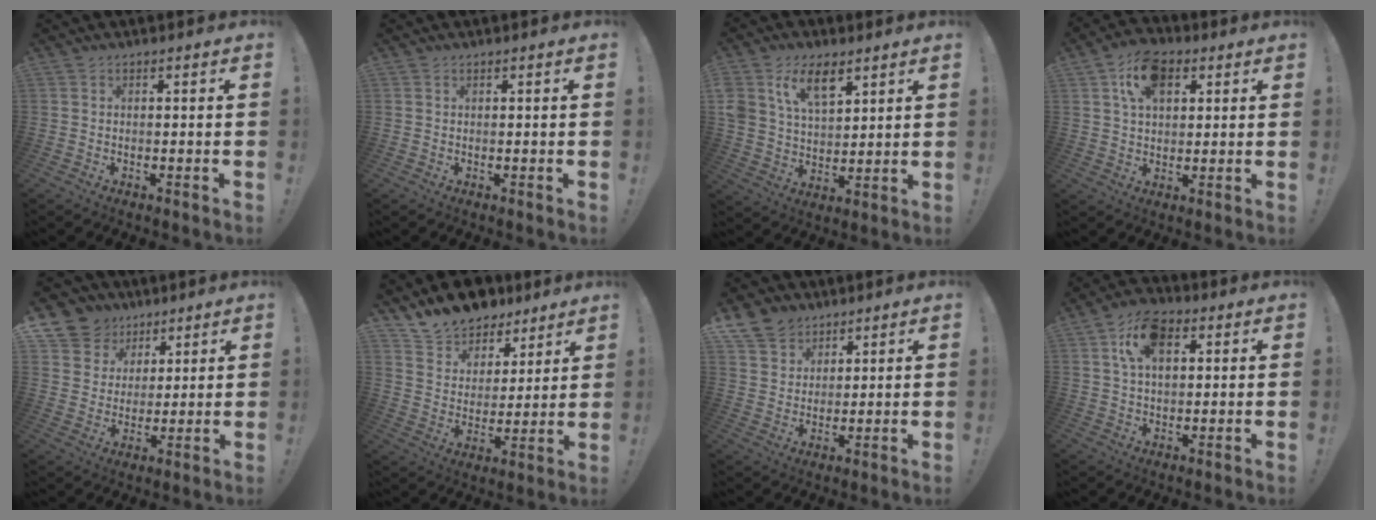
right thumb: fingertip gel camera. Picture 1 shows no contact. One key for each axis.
{"total": 0.0}
{"total": 11.9, "fx": 7.0, "fy": 6.8, "fz": 6.8, "tx": -0.126, "ty": -0.023, "tz": 0.136}
{"total": 11.0, "fx": 5.0, "fy": 6.7, "fz": 7.1, "tx": -0.115, "ty": 0.002, "tz": 0.093}
{"total": 10.3, "fx": 5.8, "fy": 8.3, "fz": 1.6, "tx": -0.031, "ty": -0.040, "tz": 0.119}
{"total": 12.0, "fx": 10.5, "fy": 5.8, "fz": 0.9, "tx": -0.032, "ty": -0.092, "tz": 0.199}
{"total": 8.6, "fx": 6.1, "fy": 6.0, "fz": 1.4, "tx": -0.032, "ty": -0.042, "tz": 0.122}
{"total": 10.5, "fx": 4.0, "fy": 6.2, "fz": 7.4, "tx": -0.117, "ty": 0.005, "tz": 0.074}